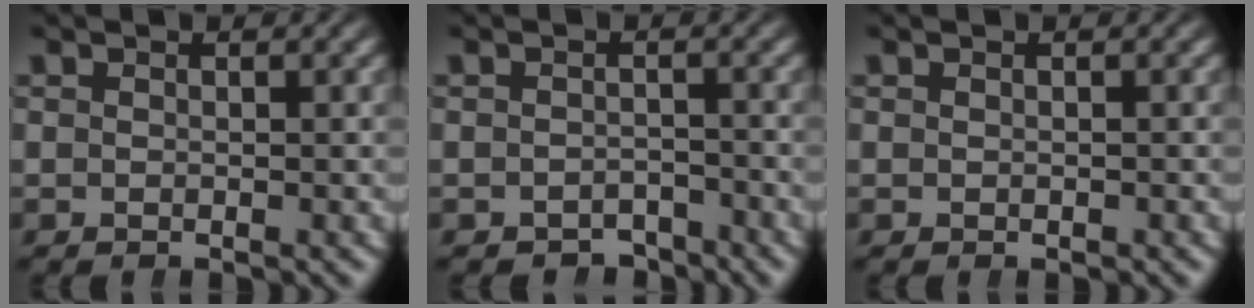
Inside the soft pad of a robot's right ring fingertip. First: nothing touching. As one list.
[{"total": 3.2, "force": [-3.0, 1.1, 0.0], "torque": [0.021, -0.011, -0.045]}, {"total": 0.0}]